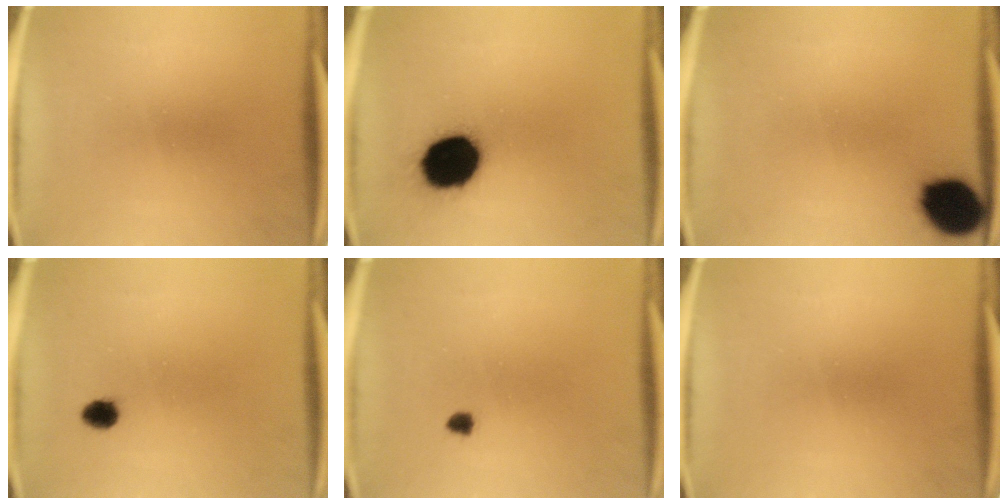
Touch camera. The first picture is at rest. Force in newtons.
{"total": 17.4}
{"total": 14.7}
{"total": 2.5}
{"total": 1.1}
{"total": 0.0}